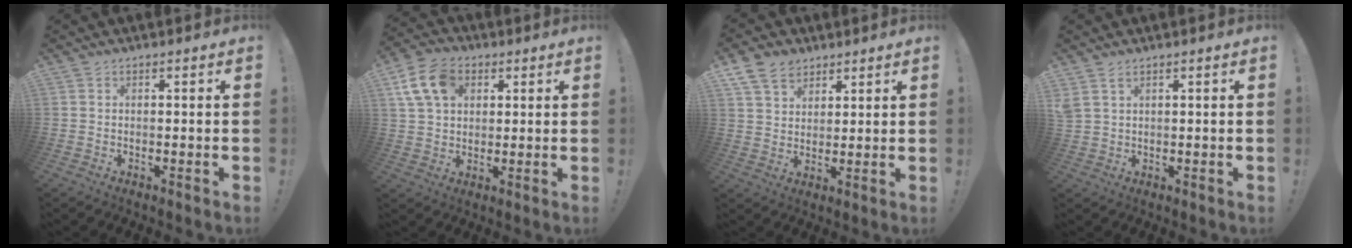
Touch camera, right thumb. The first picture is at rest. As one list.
[{"total": 12.2, "force": [4.7, 8.7, 7.1], "torque": [-0.132, -0.003, 0.097]}, {"total": 8.9, "force": [5.8, 6.1, 2.9], "torque": [-0.052, -0.031, 0.116]}, {"total": 2.6, "force": [1.6, 1.0, 1.8], "torque": [-0.036, -0.004, 0.031]}]